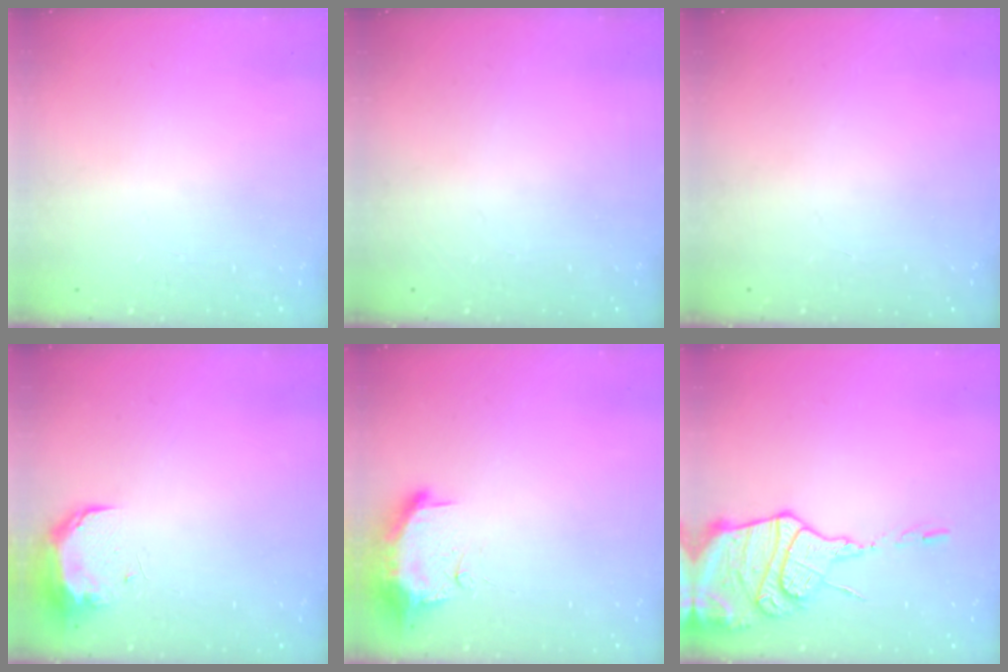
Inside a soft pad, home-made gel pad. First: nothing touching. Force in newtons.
{"total": 0.0}
{"total": 0.0}
{"total": 8.9, "press": 8.8, "slide": 1.1}
{"total": 19.1, "press": 13.0, "slide": 14.0}
{"total": 16.4, "press": 16.3, "slide": 1.7}